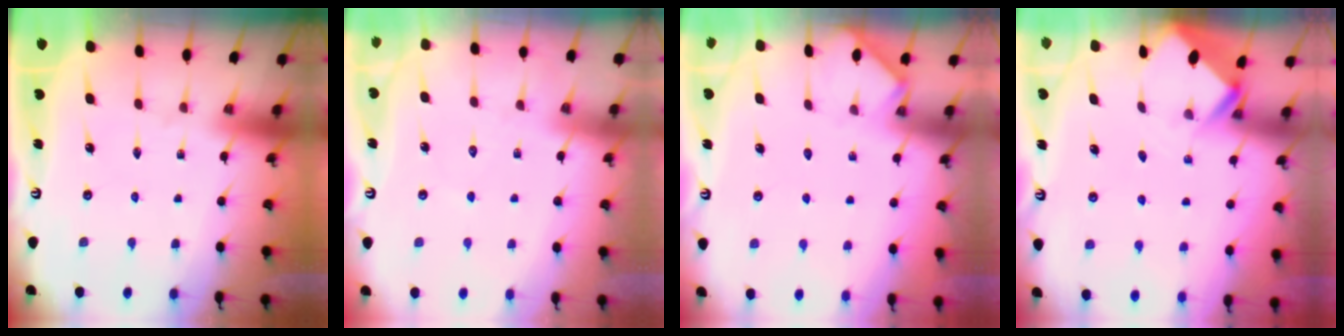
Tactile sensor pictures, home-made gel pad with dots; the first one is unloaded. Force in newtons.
{"total": 5.9, "press": 5.8, "slide": 0.7}
{"total": 3.1, "press": 3.1, "slide": 0.4}
{"total": 2.5, "press": 2.5, "slide": 0.2}